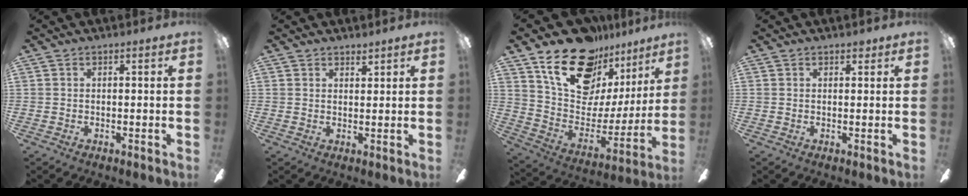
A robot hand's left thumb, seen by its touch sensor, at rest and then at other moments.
{"total": 2.2, "force": [2.0, 0.9, 0.2], "torque": [0.011, -0.014, 0.036]}
{"total": 22.8, "force": [16.0, 12.2, 10.8], "torque": [-0.179, -0.102, 0.292]}
{"total": 1.3, "force": [1.1, 0.8, 0.3], "torque": [0.010, -0.006, 0.016]}